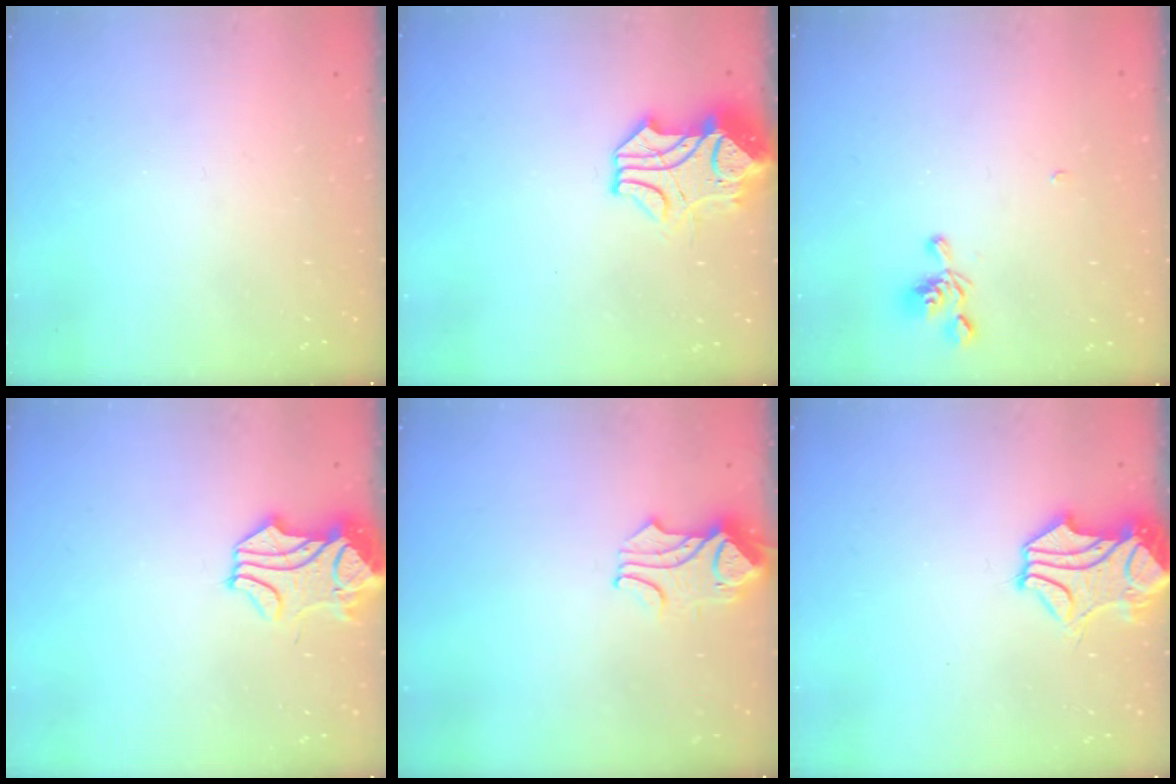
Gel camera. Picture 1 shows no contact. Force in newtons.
{"total": 3.0, "press": 2.8, "slide": 1.1}
{"total": 5.3, "press": 5.3, "slide": 0.2}
{"total": 1.8, "press": 1.2, "slide": 1.4}
{"total": 1.5, "press": 1.5, "slide": 0.5}
{"total": 2.4, "press": 2.1, "slide": 1.2}